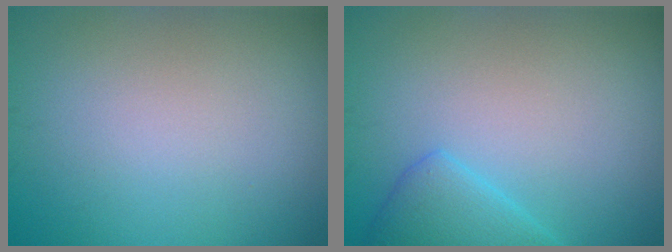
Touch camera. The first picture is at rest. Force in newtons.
{"total": 2.9, "press": 2.9, "slide": 0.2}